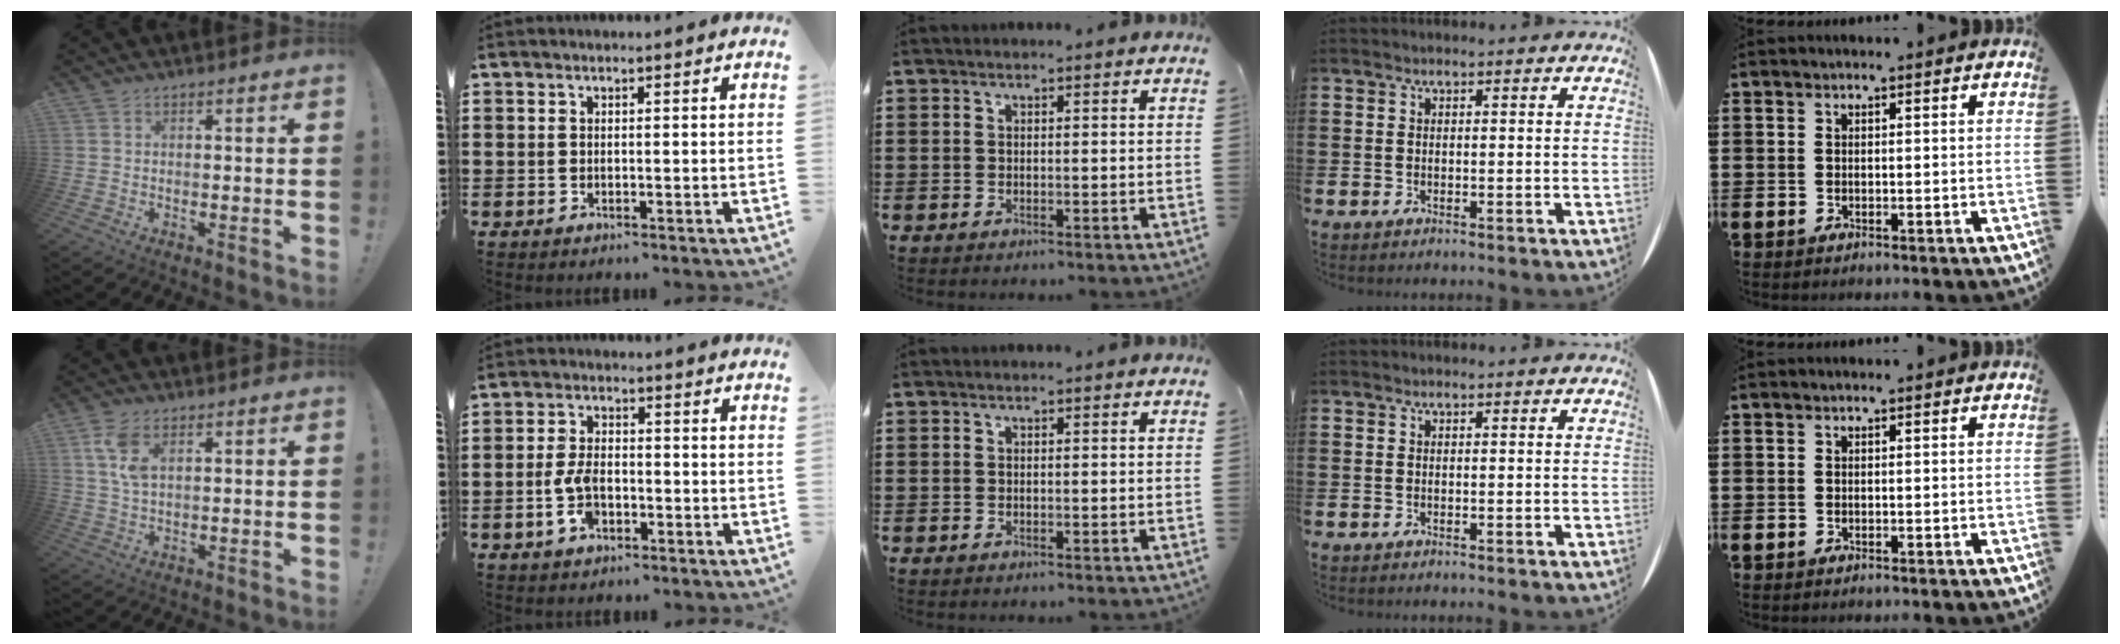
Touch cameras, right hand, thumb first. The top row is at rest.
{"thumb": {"total": 6.9, "force": [2.9, 3.2, 5.3], "torque": [-0.098, -0.008, 0.052]}, "index": {"total": 5.3, "force": [-1.7, 2.8, 4.2], "torque": [-0.102, -0.002, -0.036]}}